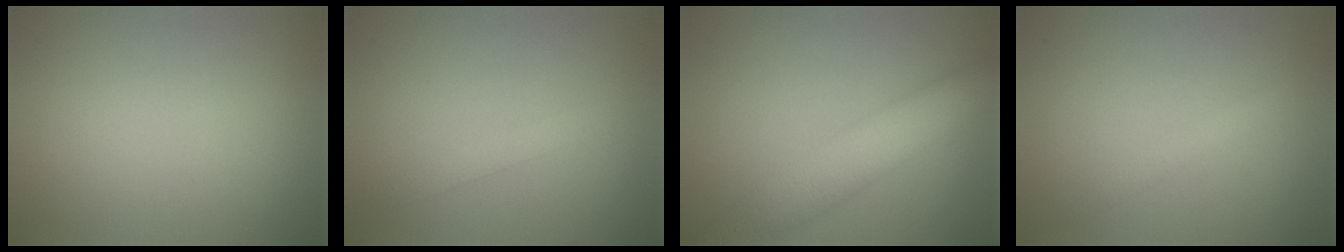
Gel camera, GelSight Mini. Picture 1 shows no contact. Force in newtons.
{"total": 1.4, "press": 1.3, "slide": 0.1}
{"total": 6.4, "press": 6.4, "slide": 0.5}
{"total": 1.1, "press": 1.1, "slide": 0.2}